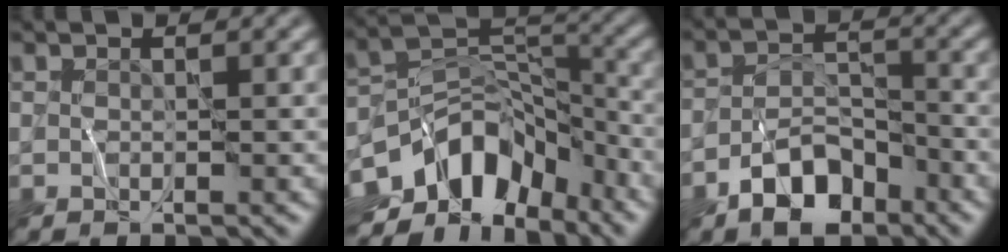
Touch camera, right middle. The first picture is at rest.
{"total": 10.1, "force": [-5.5, 6.3, 5.6], "torque": [-0.083, 0.010, -0.106]}
{"total": 5.3, "force": [-3.5, 2.8, 2.9], "torque": [-0.040, 0.003, -0.068]}